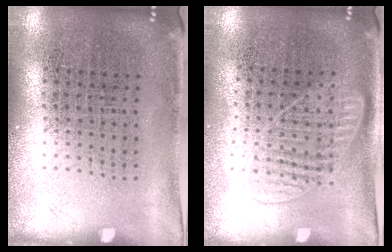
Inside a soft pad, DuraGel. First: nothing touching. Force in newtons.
{"total": 1.3, "press": 1.2, "slide": 0.5}